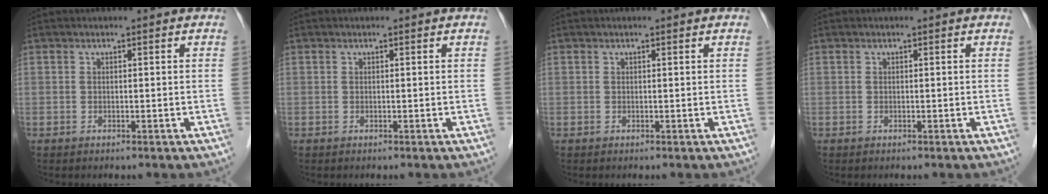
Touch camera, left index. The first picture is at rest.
{"total": 0.0}
{"total": 0.0}
{"total": 0.0}